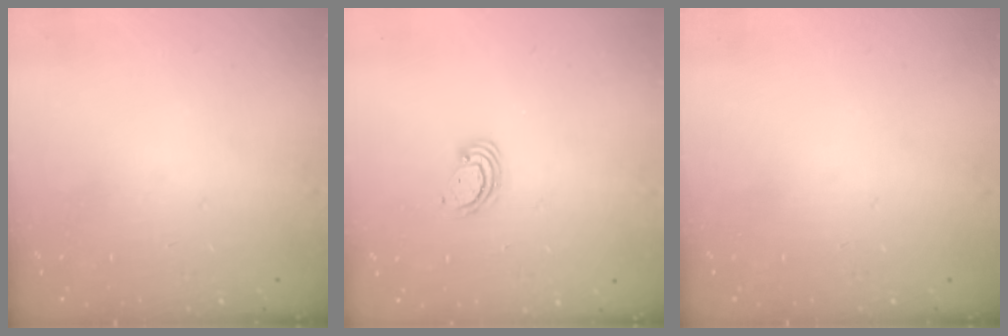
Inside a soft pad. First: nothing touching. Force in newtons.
{"total": 2.4, "press": 2.4, "slide": 0.2}
{"total": 0.0}